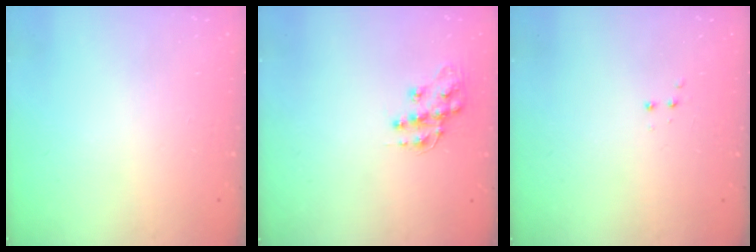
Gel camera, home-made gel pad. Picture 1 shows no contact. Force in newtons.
{"total": 11.6, "press": 11.5, "slide": 0.8}
{"total": 2.8, "press": 2.8, "slide": 0.6}